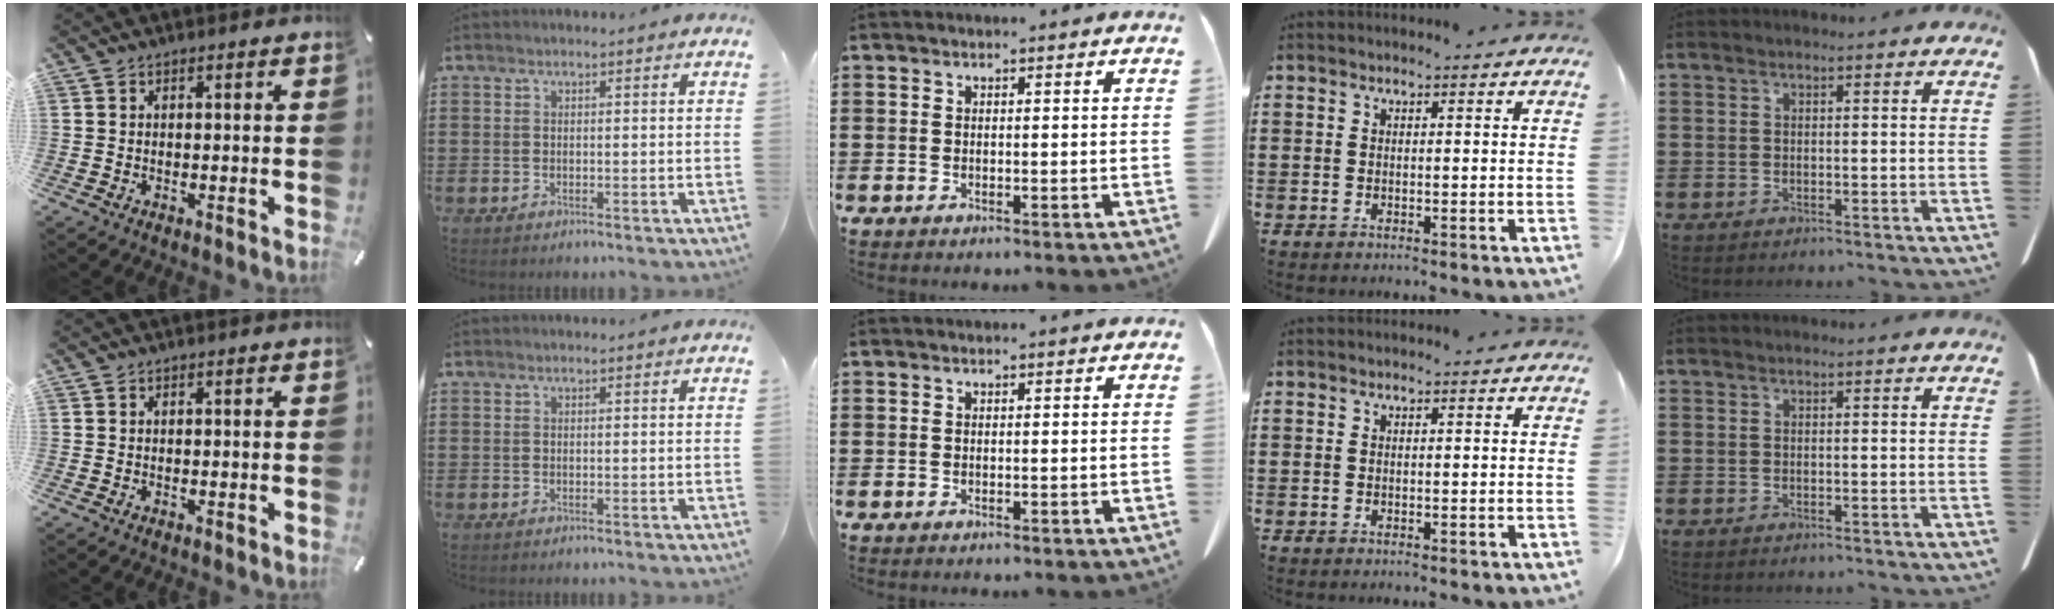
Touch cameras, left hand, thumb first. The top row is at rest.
{}